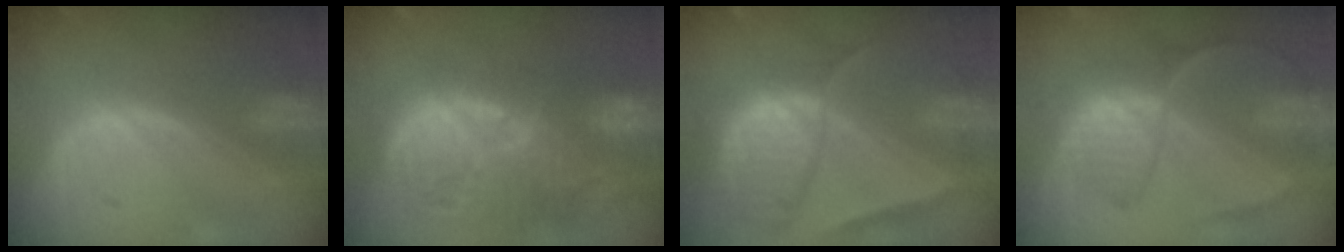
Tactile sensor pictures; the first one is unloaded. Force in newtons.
{"total": 14.6, "press": 13.0, "slide": 6.6}
{"total": 10.7, "press": 8.9, "slide": 5.9}
{"total": 8.9, "press": 7.6, "slide": 4.7}